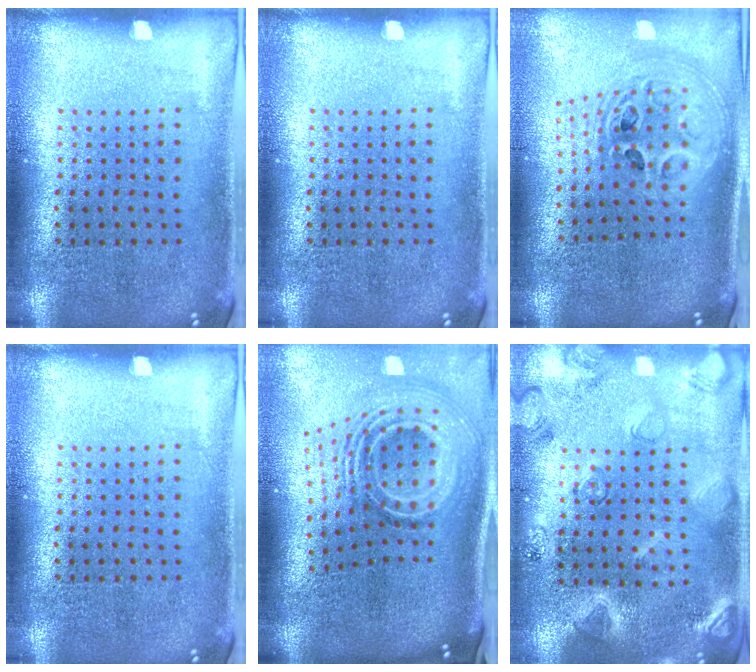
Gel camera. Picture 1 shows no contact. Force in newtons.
{"total": 0.0}
{"total": 2.4, "press": 1.8, "slide": 1.6}
{"total": 0.0}
{"total": 2.8, "press": 1.8, "slide": 2.1}
{"total": 2.5, "press": 2.5, "slide": 0.1}